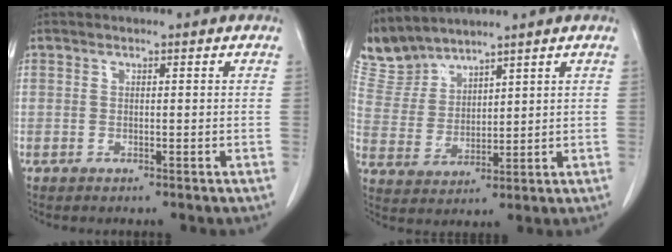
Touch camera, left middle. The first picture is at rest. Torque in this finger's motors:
{"motor_torque": [0.13, -0.22, -0.01, 0.00]}